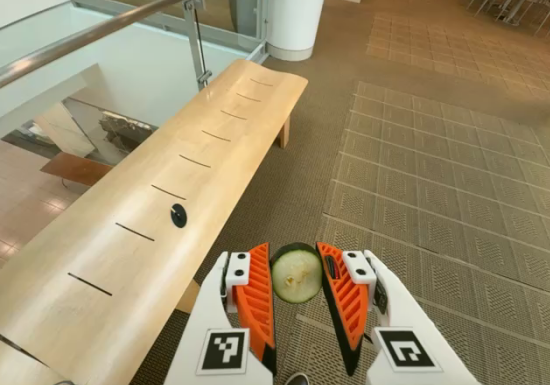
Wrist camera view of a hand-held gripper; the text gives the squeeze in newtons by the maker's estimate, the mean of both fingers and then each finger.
{"total": 8.7, "left": 8.8, "right": 8.6}